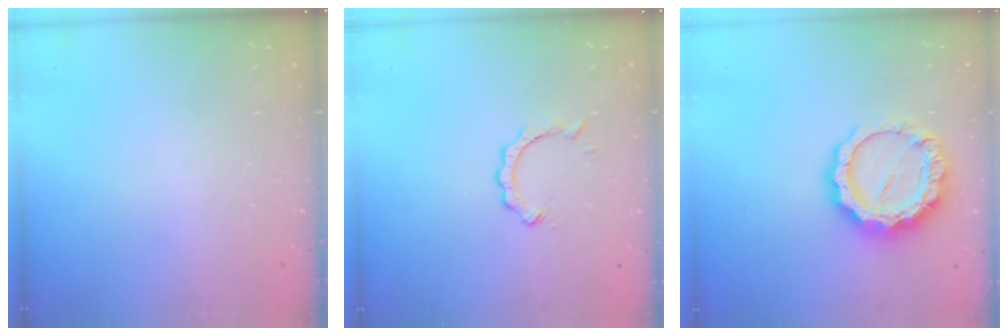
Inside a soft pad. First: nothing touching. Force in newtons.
{"total": 2.0, "press": 2.0, "slide": 0.2}
{"total": 14.8, "press": 14.8, "slide": 0.9}